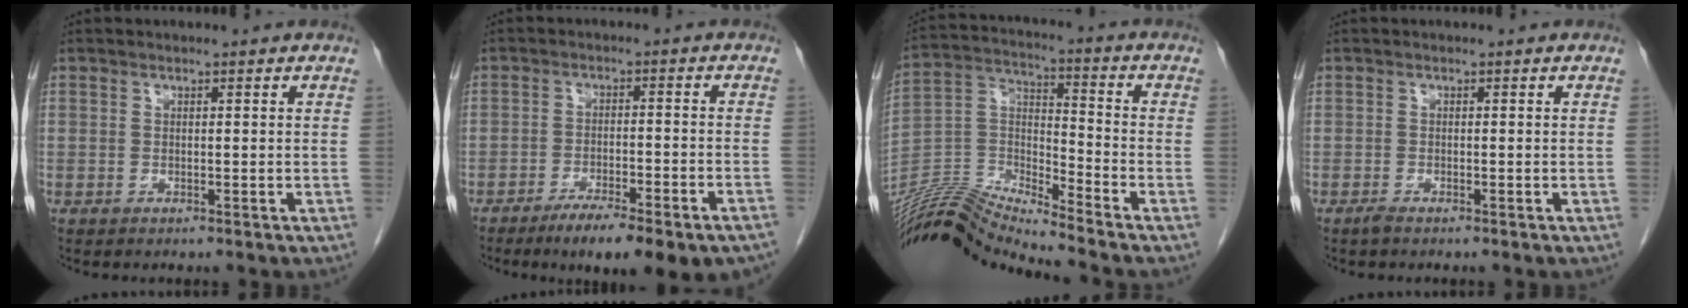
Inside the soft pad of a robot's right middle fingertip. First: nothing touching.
{"total": 13.5, "force": [-10.1, 2.0, 8.7], "torque": [-0.096, -0.009, -0.148]}
{"total": 13.0, "force": [-12.6, -1.9, 2.3], "torque": [-0.046, 0.032, -0.244]}
{"total": 0.7, "force": [-0.6, 0.0, 0.4], "torque": [-0.012, -0.002, -0.013]}